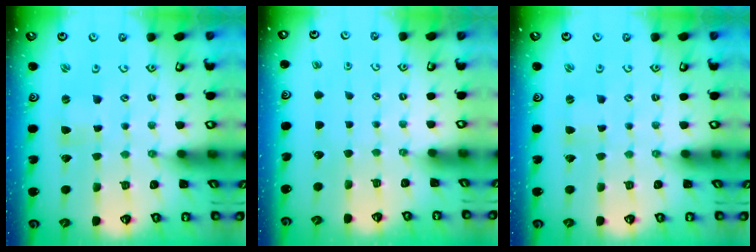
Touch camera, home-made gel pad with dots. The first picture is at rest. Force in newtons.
{"total": 0.0}
{"total": 0.0}